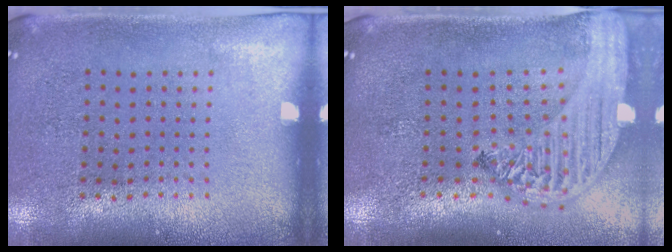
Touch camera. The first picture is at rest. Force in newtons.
{"total": 2.9, "press": 2.2, "slide": 1.8}